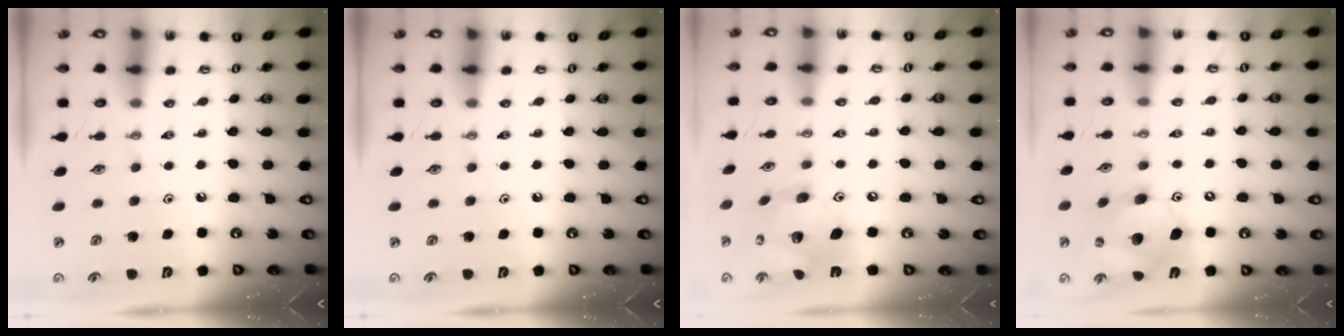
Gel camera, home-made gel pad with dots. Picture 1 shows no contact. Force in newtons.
{"total": 0.0}
{"total": 15.5, "press": 15.4, "slide": 1.7}
{"total": 13.3, "press": 13.1, "slide": 2.3}